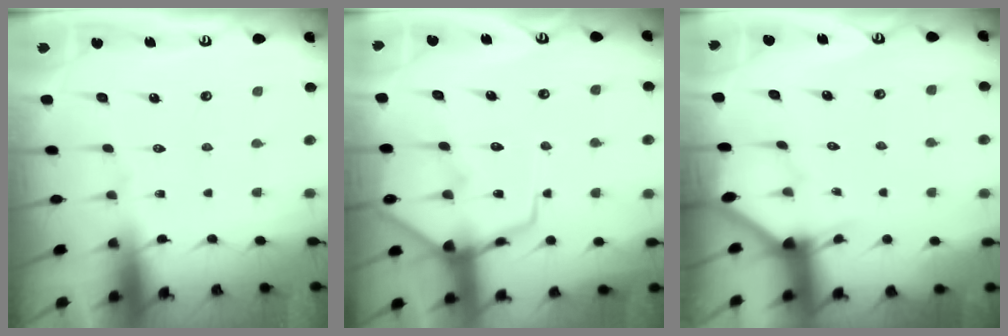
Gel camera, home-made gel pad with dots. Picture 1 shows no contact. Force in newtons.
{"total": 11.0, "press": 10.9, "slide": 1.0}
{"total": 2.6, "press": 2.6, "slide": 0.3}